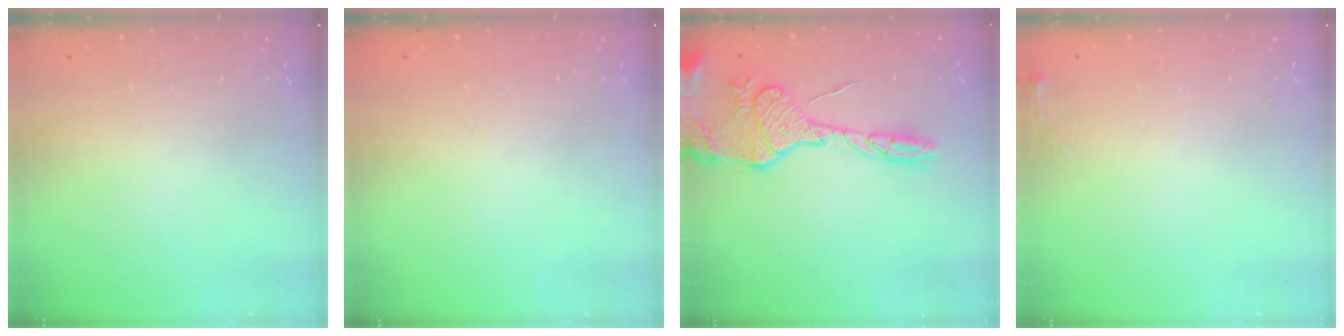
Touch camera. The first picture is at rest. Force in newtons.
{"total": 0.0}
{"total": 16.0, "press": 15.9, "slide": 1.6}
{"total": 4.0, "press": 3.9, "slide": 0.6}